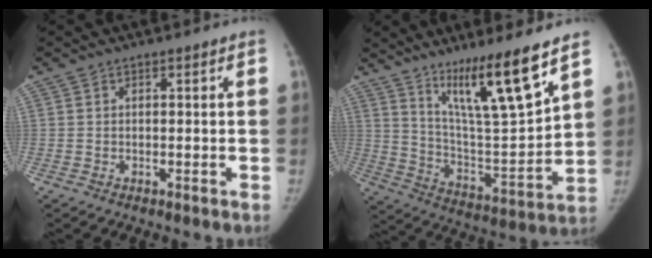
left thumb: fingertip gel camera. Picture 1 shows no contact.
{"total": 17.4, "force": [11.4, 1.9, 13.1], "torque": [-0.201, -0.080, 0.206]}